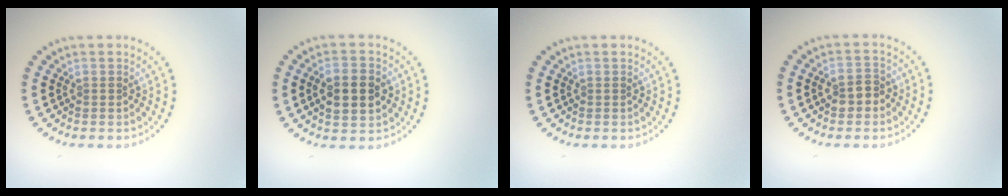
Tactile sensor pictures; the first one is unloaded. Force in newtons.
{"total": 4.6, "press": 4.6, "slide": 0.1}
{"total": 0.0}
{"total": 2.1, "press": 2.1, "slide": 0.4}